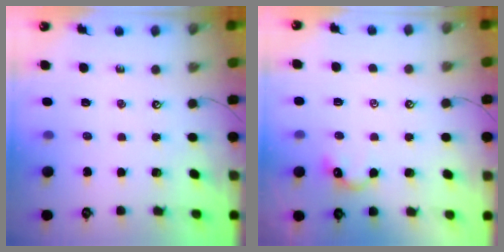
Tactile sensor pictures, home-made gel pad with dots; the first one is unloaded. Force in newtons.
{"total": 1.7, "press": 1.6, "slide": 0.7}